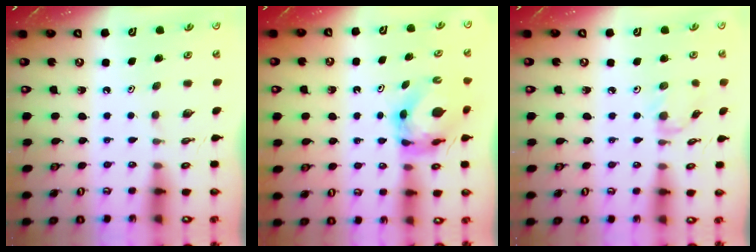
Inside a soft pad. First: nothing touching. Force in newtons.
{"total": 5.8, "press": 5.8, "slide": 0.3}
{"total": 2.0, "press": 2.0, "slide": 0.4}